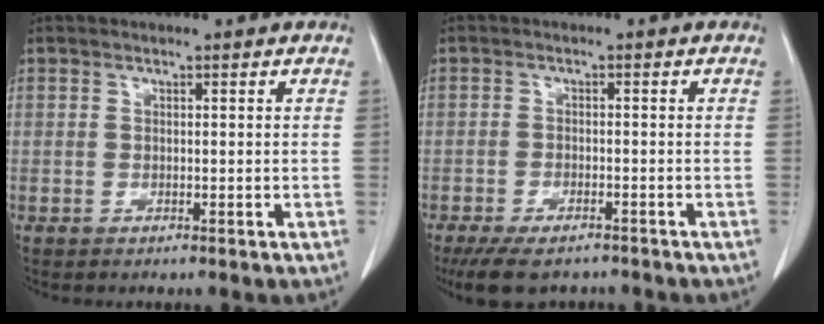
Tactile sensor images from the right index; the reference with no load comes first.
{"total": 8.2, "force": [-6.6, 2.7, 3.9], "torque": [-0.058, -0.009, -0.101]}